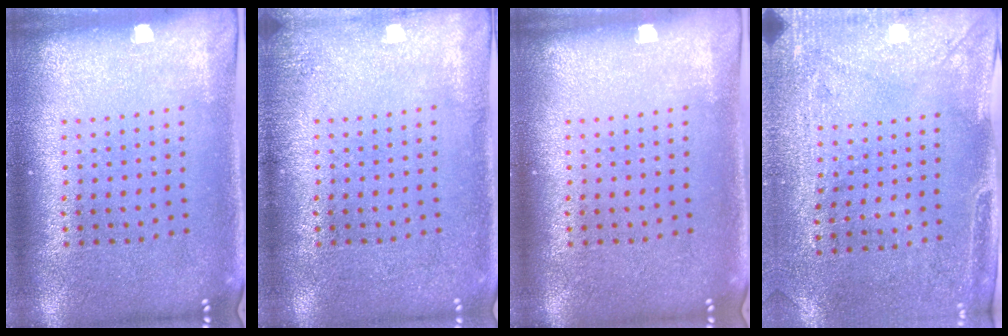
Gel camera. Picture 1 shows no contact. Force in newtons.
{"total": 1.3, "press": 1.3, "slide": 0.2}
{"total": 0.0}
{"total": 3.0, "press": 2.4, "slide": 1.8}